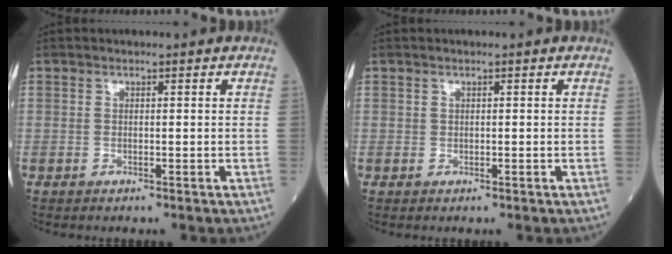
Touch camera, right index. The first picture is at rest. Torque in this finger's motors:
{"motor_torque": [-0.04, -0.04, -0.06, -0.01]}